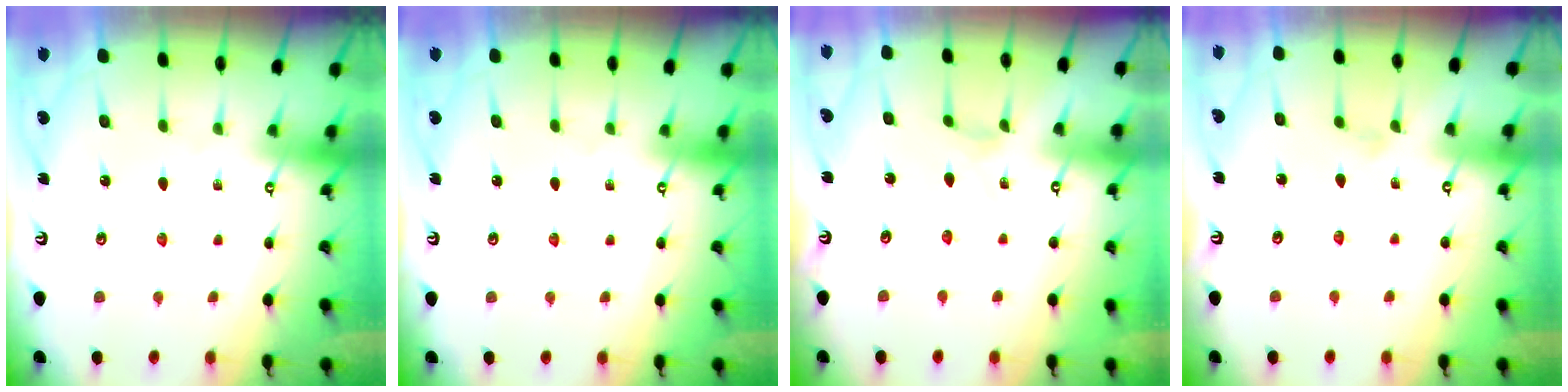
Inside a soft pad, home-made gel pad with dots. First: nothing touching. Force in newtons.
{"total": 0.0}
{"total": 0.7, "press": 0.6, "slide": 0.2}
{"total": 1.5, "press": 1.4, "slide": 0.4}